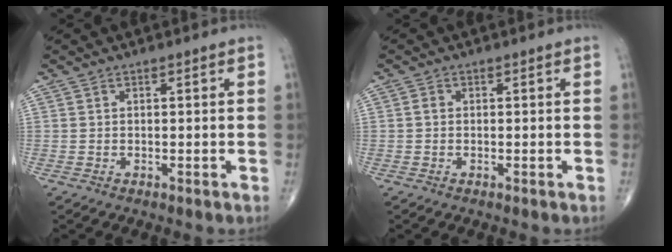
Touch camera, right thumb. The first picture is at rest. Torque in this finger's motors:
{"motor_torque": [0.09, 0.07, 0.02, -0.01, -0.01]}